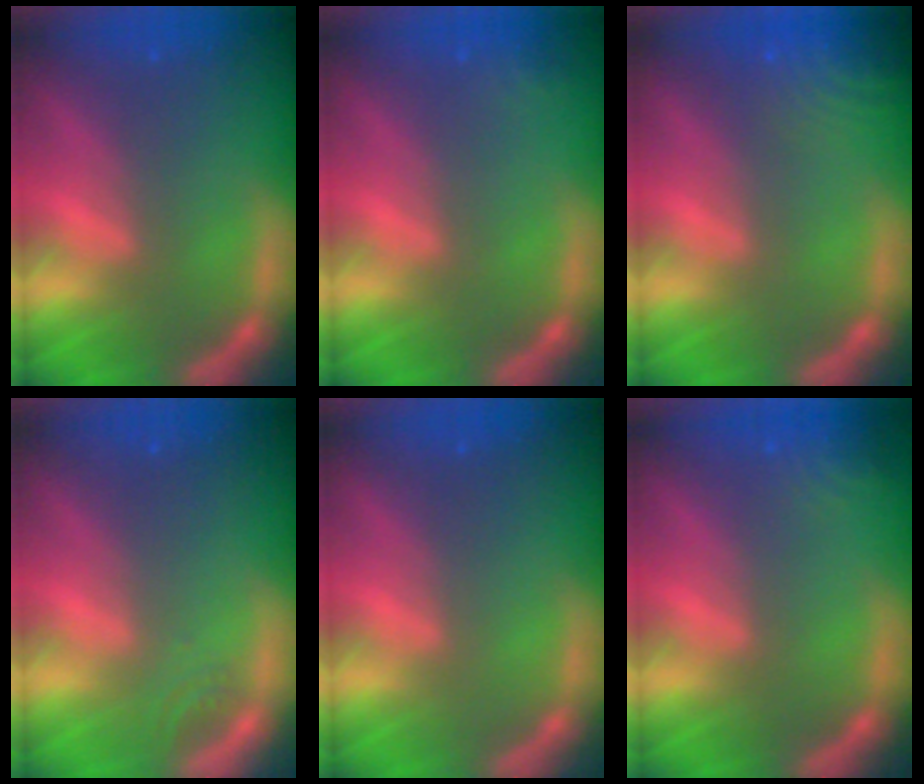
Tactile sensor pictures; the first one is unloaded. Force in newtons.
{"total": 0.9}
{"total": 6.5}
{"total": 1.0}
{"total": 0.0}
{"total": 2.4}